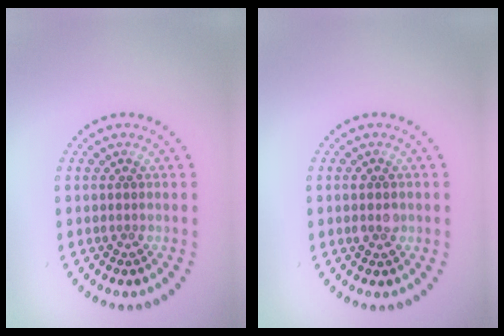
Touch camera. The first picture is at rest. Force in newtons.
{"total": 1.9, "press": 1.9, "slide": 0.1}